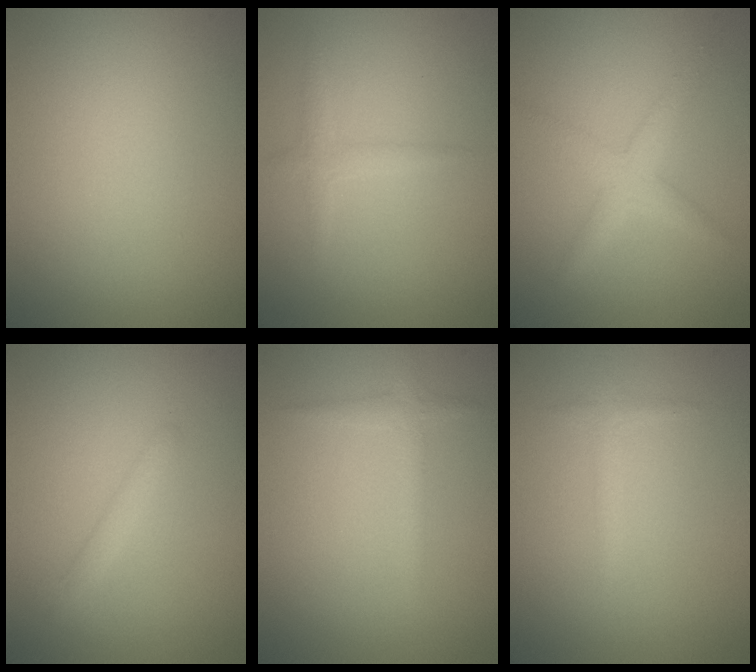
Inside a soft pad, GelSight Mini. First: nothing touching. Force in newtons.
{"total": 1.3, "press": 1.3, "slide": 0.0}
{"total": 2.5, "press": 2.5, "slide": 0.1}
{"total": 1.3, "press": 1.3, "slide": 0.1}
{"total": 1.4, "press": 1.4, "slide": 0.1}
{"total": 1.0, "press": 1.0, "slide": 0.0}